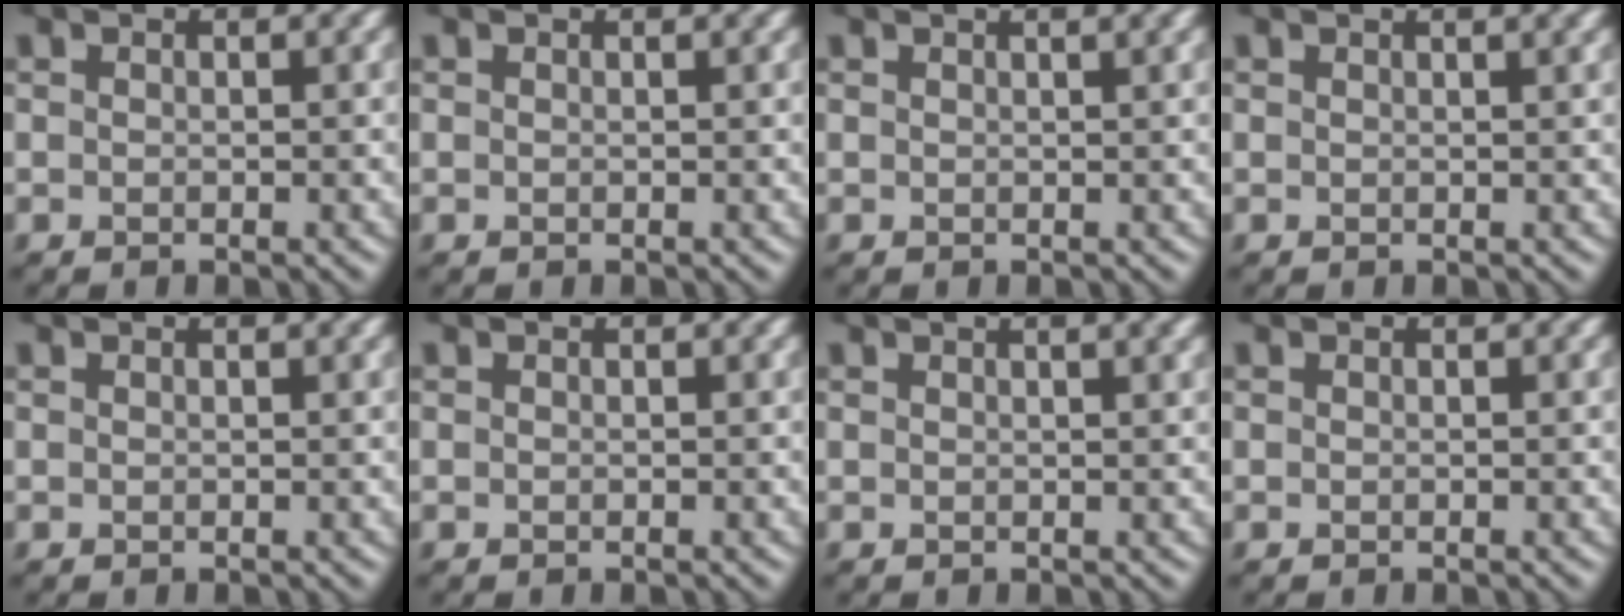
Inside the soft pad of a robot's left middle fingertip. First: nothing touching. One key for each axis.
{"total": 0.9, "fx": 0.7, "fy": 0.2, "fz": 0.5, "tx": -0.012, "ty": 0.000, "tz": 0.006}
{"total": 4.7, "fx": 2.8, "fy": 1.9, "fz": 3.3, "tx": -0.023, "ty": 0.025, "tz": 0.008}
{"total": 4.1, "fx": 2.6, "fy": 1.6, "fz": 2.7, "tx": -0.017, "ty": 0.019, "tz": 0.008}
{"total": 1.3, "fx": 0.9, "fy": 0.4, "fz": 0.9, "tx": -0.014, "ty": 0.000, "tz": 0.009}
{"total": 0.0}
{"total": 6.2, "fx": 3.7, "fy": 2.5, "fz": 4.2, "tx": -0.030, "ty": 0.038, "tz": 0.018}
{"total": 0.0}